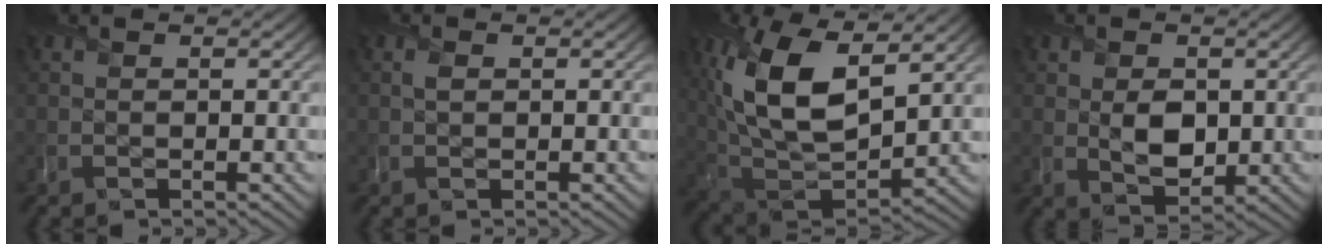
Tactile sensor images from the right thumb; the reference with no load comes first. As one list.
[{"total": 0.7, "force": [0.1, 0.6, 0.4], "torque": [-0.011, -0.003, 0.003]}, {"total": 14.6, "force": [4.9, 7.2, 11.8], "torque": [-0.258, 0.001, 0.097]}, {"total": 4.3, "force": [0.2, 3.1, 3.0], "torque": [-0.059, -0.010, 0.012]}]